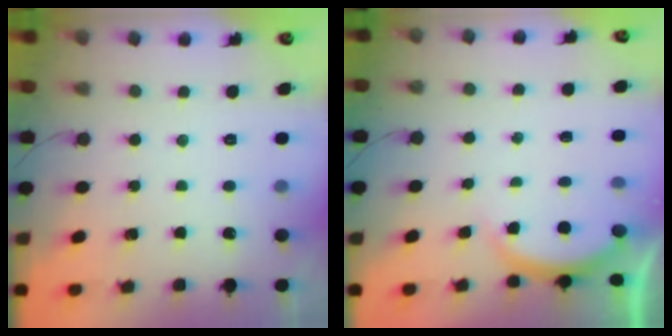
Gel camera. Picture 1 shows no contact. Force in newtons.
{"total": 3.3, "press": 3.2, "slide": 0.7}